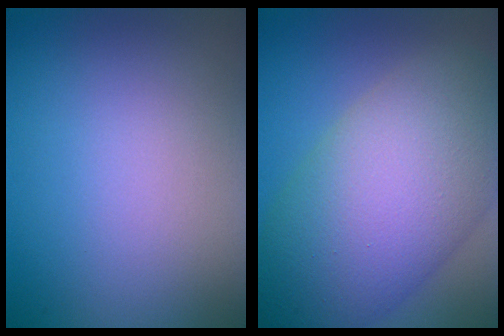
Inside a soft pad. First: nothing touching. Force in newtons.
{"total": 13.4, "press": 13.4, "slide": 0.5}